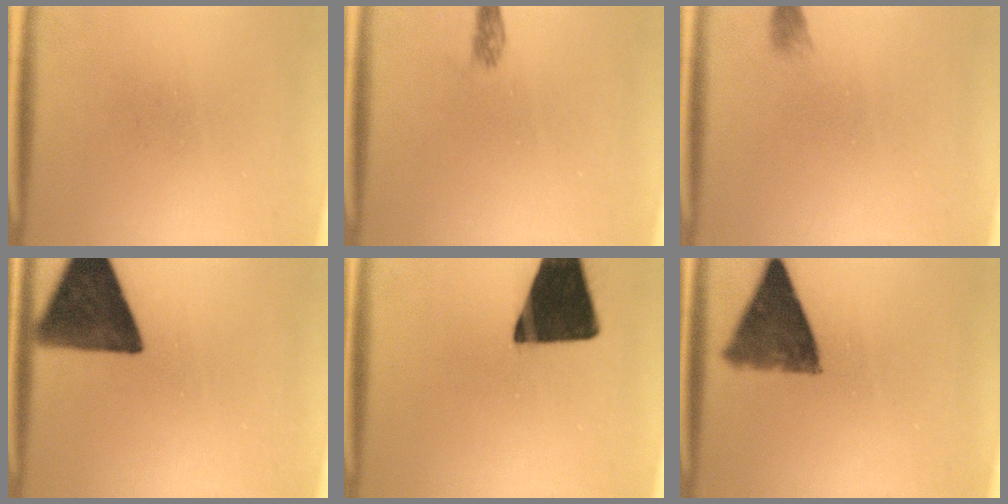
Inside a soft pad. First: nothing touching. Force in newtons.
{"total": 1.3}
{"total": 1.0}
{"total": 14.7}
{"total": 18.9}
{"total": 9.5}